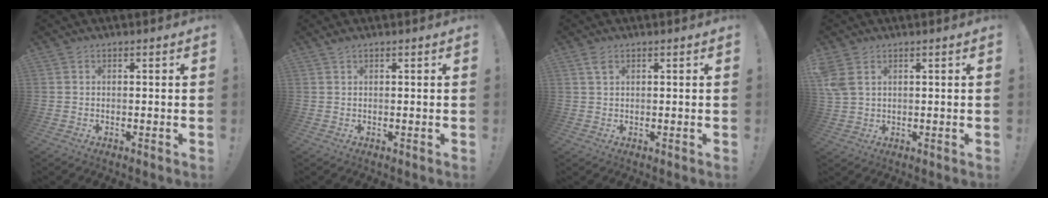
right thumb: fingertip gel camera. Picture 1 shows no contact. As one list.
[{"total": 0.9, "force": [0.8, 0.1, 0.4], "torque": [-0.001, -0.001, 0.013]}, {"total": 2.3, "force": [1.4, 1.1, 1.6], "torque": [-0.026, -0.002, 0.024]}, {"total": 5.2, "force": [2.5, 3.2, 3.2], "torque": [-0.064, -0.007, 0.052]}]